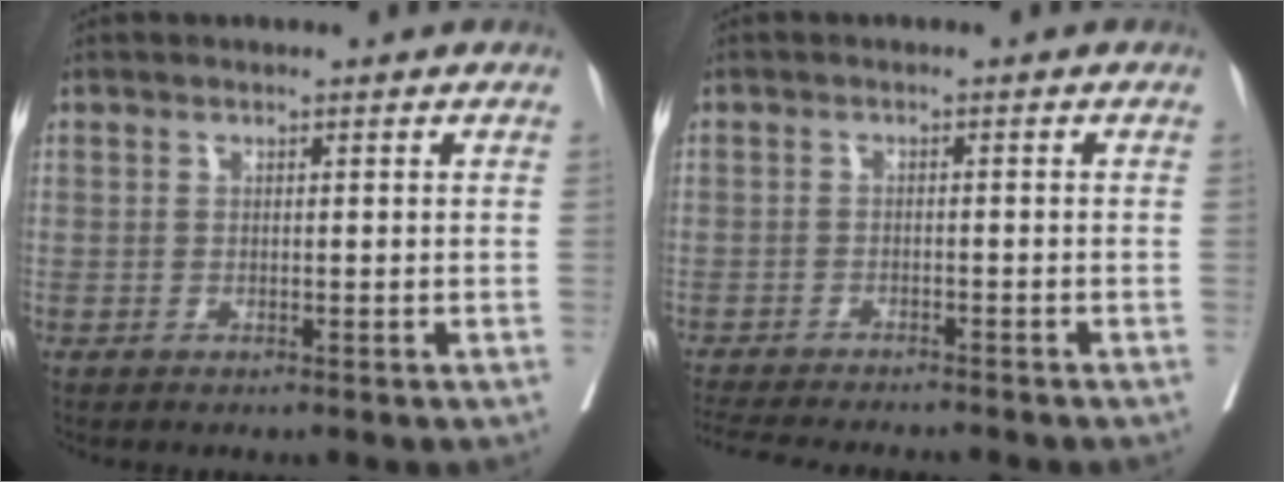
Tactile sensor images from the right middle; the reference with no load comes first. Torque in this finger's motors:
{"motor_torque": [0.99, -1.15, 0.08, 0.05]}